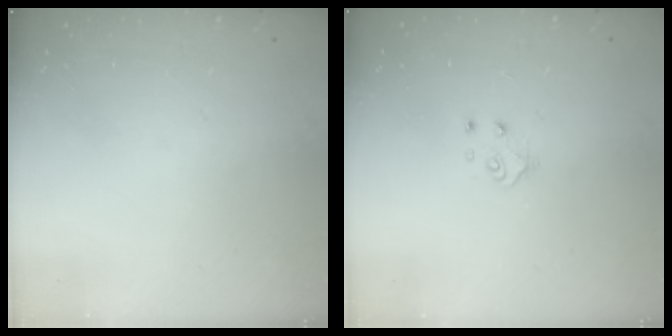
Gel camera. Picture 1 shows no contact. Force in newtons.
{"total": 4.9, "press": 4.8, "slide": 0.5}